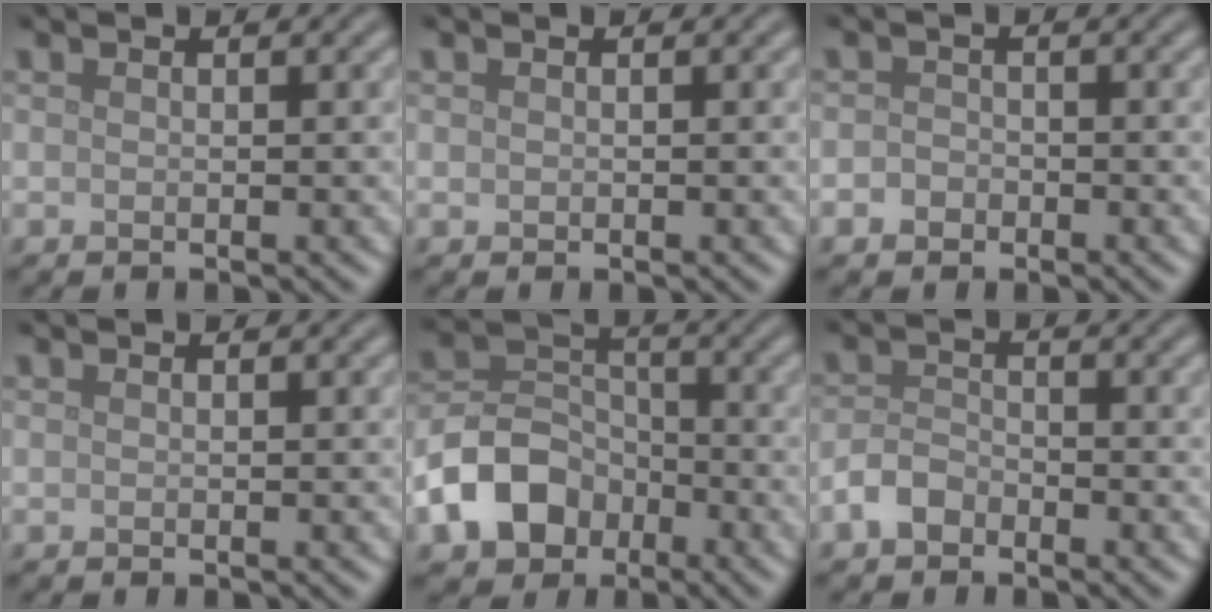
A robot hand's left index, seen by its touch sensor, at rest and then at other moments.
{"total": 0.0}
{"total": 1.2, "force": [-0.6, 1.0, 0.3], "torque": [0.002, 0.001, -0.015]}
{"total": 0.0}
{"total": 7.1, "force": [-3.5, 5.2, 3.3], "torque": [-0.061, 0.000, -0.077]}
{"total": 2.3, "force": [-1.6, 1.3, 1.0], "torque": [-0.017, 0.006, -0.038]}